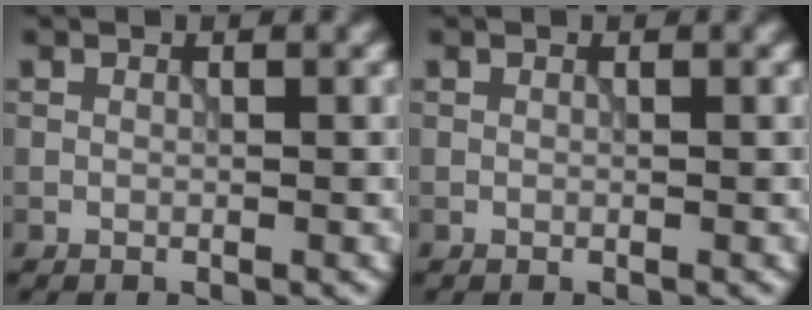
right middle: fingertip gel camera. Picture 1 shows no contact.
{"total": 0.0}